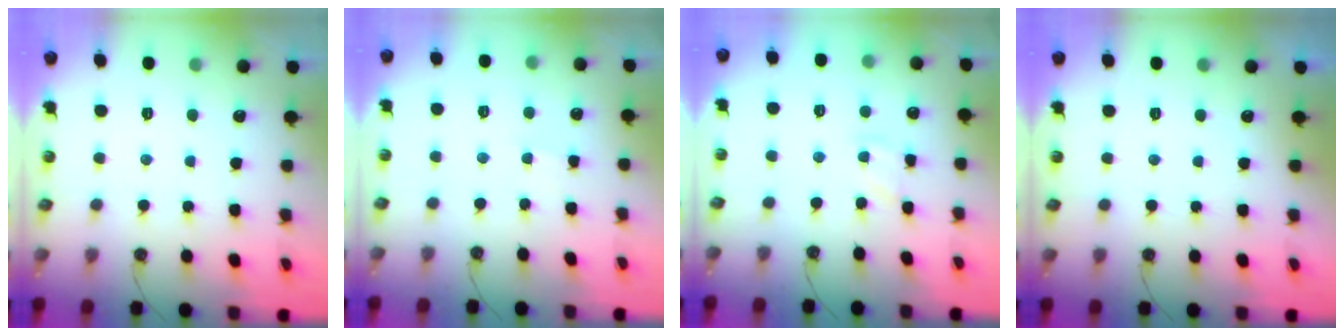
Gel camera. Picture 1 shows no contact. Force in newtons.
{"total": 2.1, "press": 2.1, "slide": 0.4}
{"total": 3.9, "press": 3.9, "slide": 0.5}
{"total": 0.0}